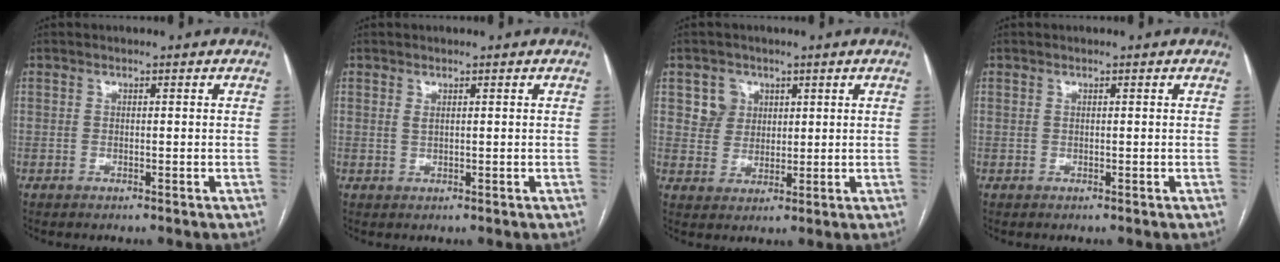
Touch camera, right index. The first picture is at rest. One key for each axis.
{"total": 0.6, "fx": 0.4, "fy": 0.2, "fz": 0.5, "tx": -0.011, "ty": -0.002, "tz": 0.008}
{"total": 4.3, "fx": 1.7, "fy": 3.9, "fz": 0.3, "tx": -0.005, "ty": 0.009, "tz": 0.035}
{"total": 0.6, "fx": 0.6, "fy": 0.1, "fz": -0.3, "tx": -0.003, "ty": 0.000, "tz": 0.009}